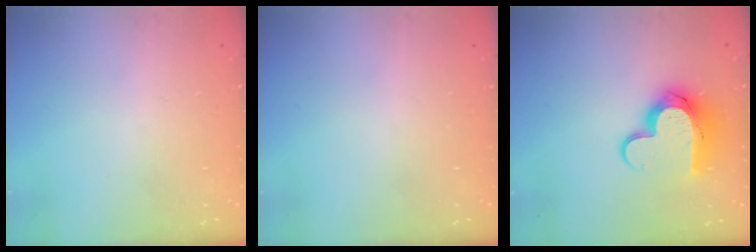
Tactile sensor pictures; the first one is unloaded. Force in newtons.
{"total": 0.0}
{"total": 12.2, "press": 12.2, "slide": 1.0}